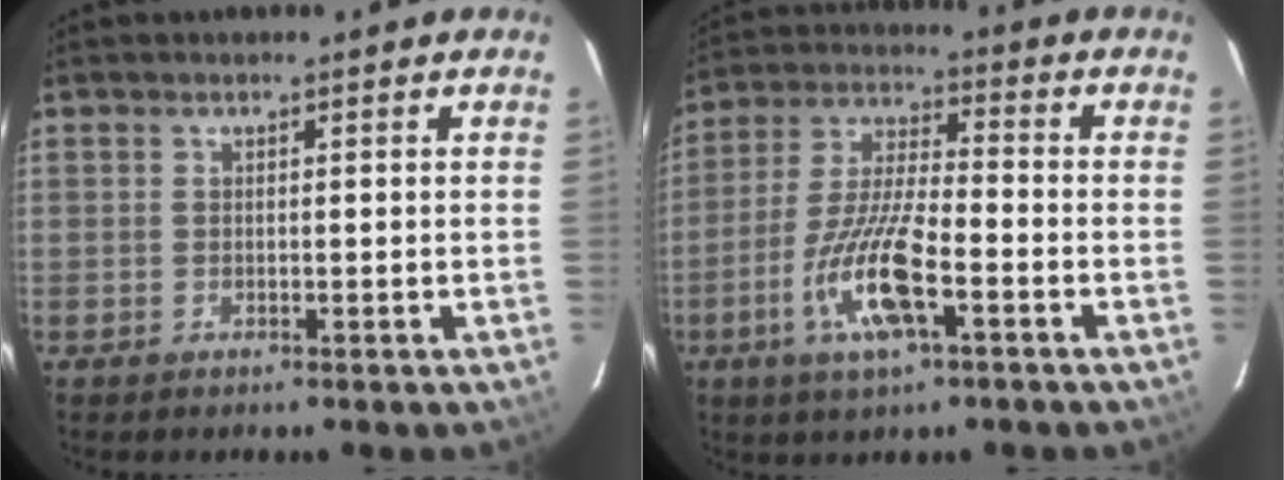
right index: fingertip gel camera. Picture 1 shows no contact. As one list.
[{"total": 13.3, "force": [-5.7, 3.4, 11.5], "torque": [-0.244, -0.009, -0.111]}]